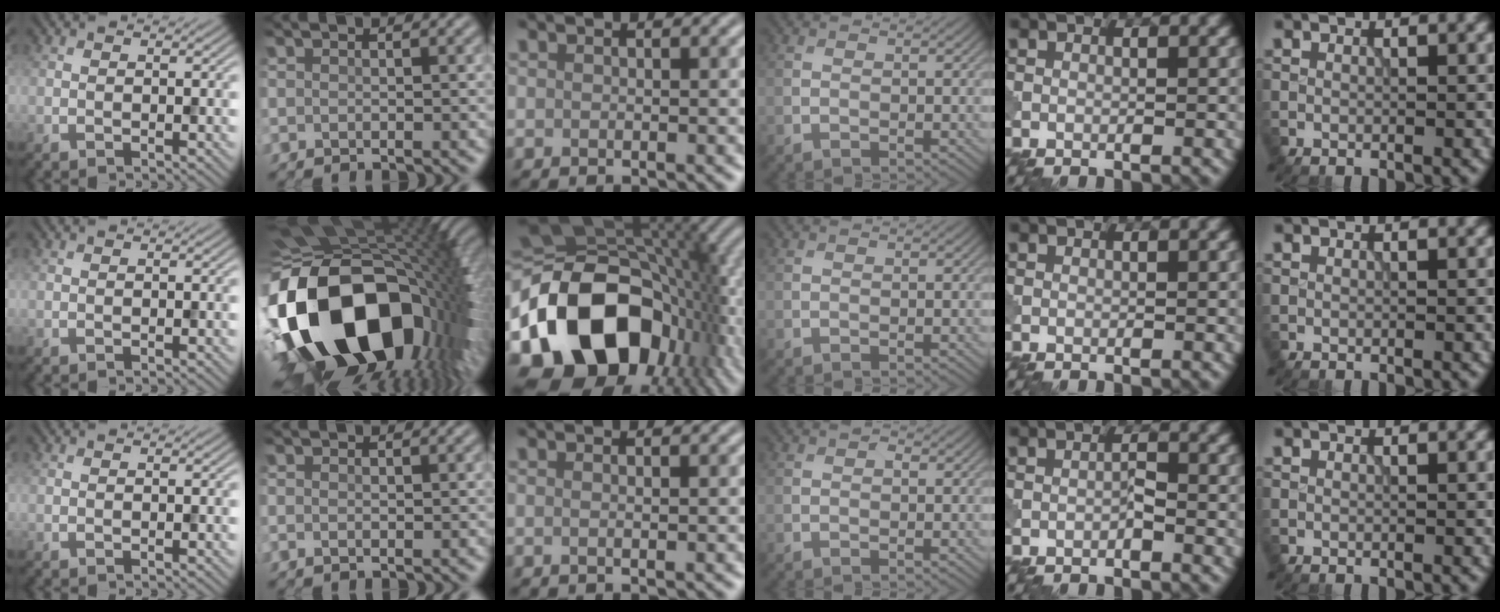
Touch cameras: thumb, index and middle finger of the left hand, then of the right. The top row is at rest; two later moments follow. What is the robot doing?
{"motion": "disassemble", "object": "puzzle pieces"}